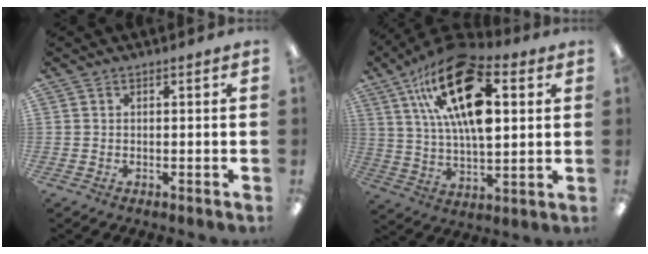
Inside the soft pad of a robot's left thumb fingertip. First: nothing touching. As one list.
[{"total": 23.2, "force": [10.1, 10.9, 17.8], "torque": [-0.320, -0.037, 0.162]}]